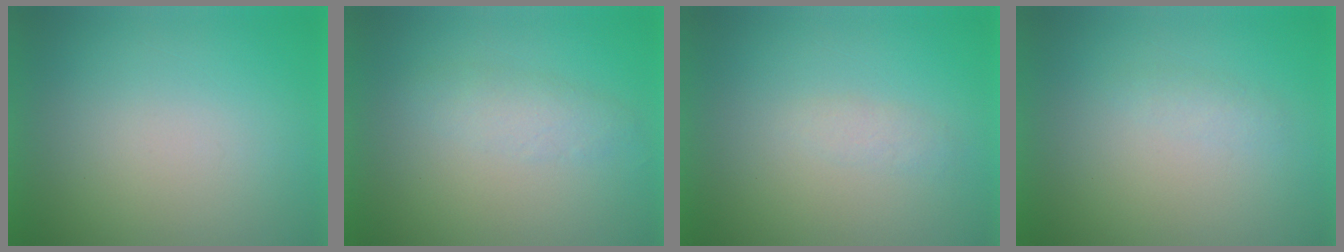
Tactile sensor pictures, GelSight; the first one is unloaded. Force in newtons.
{"total": 2.4}
{"total": 1.5}
{"total": 1.3}